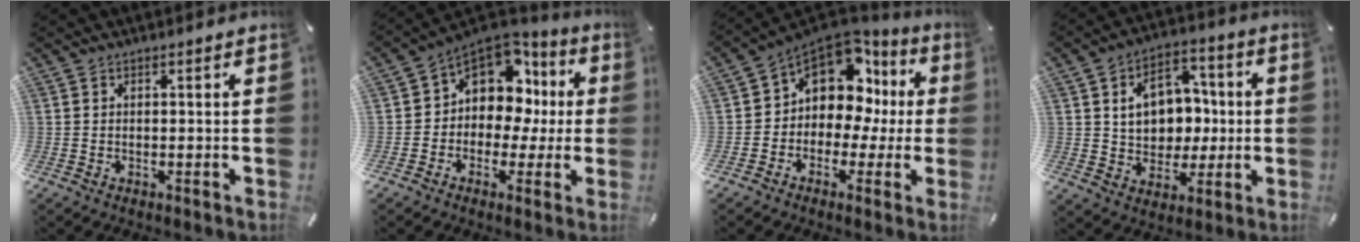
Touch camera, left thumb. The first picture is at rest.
{"total": 11.5, "force": [3.3, 9.1, 6.1], "torque": [-0.107, -0.025, 0.064]}
{"total": 11.0, "force": [4.1, 8.2, 6.1], "torque": [-0.102, -0.038, 0.073]}
{"total": 11.9, "force": [1.0, 10.3, 5.9], "torque": [-0.084, 0.008, 0.027]}